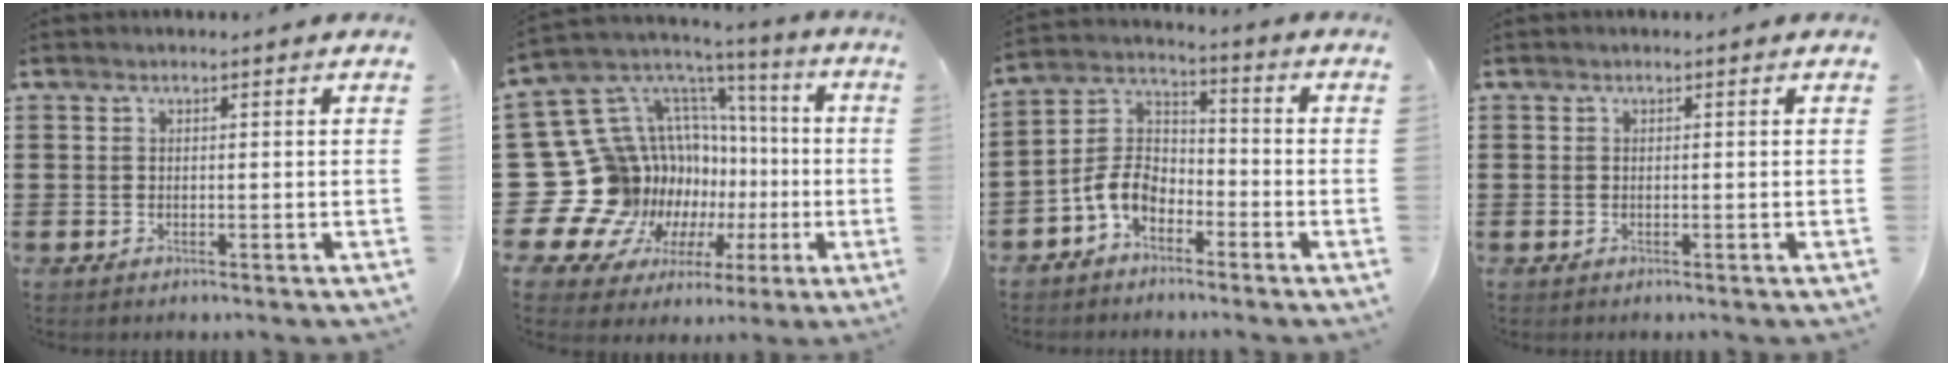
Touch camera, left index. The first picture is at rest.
{"total": 20.2, "force": [-0.9, 18.0, 9.2], "torque": [-0.234, -0.059, 0.055]}
{"total": 6.9, "force": [-4.1, 4.2, 3.6], "torque": [-0.105, 0.001, -0.089]}
{"total": 0.0}